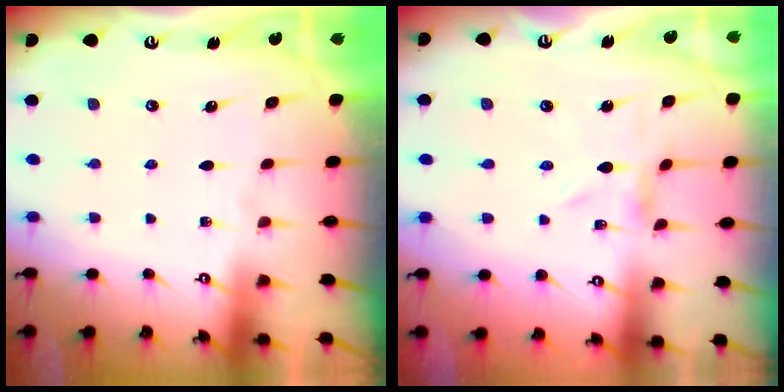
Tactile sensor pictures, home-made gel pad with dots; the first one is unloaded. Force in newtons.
{"total": 0.0}